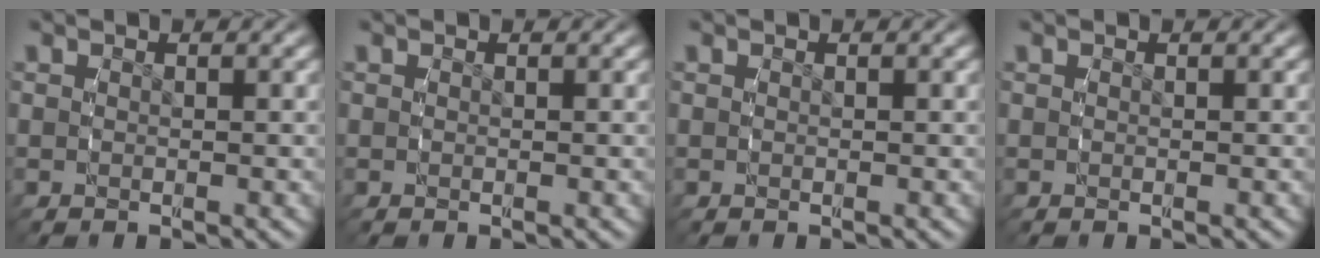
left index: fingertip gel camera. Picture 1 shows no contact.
{"total": 0.0}
{"total": 0.0}
{"total": 0.0}